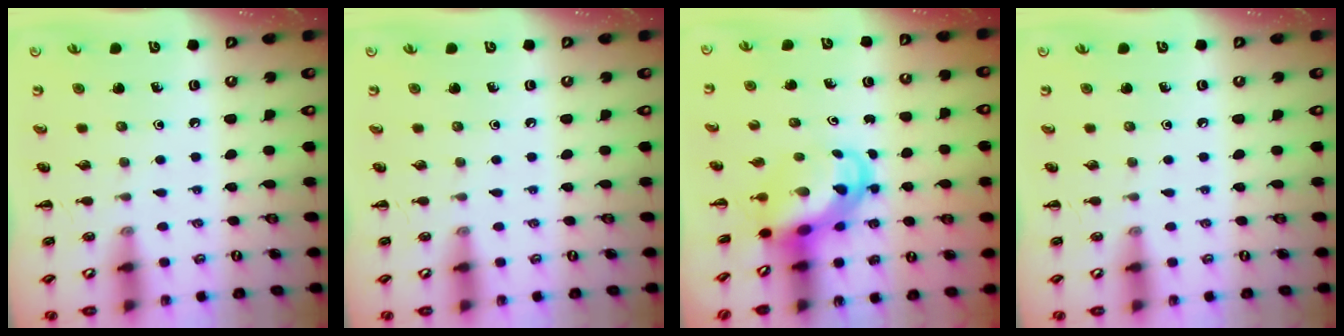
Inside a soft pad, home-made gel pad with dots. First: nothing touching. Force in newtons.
{"total": 0.0}
{"total": 6.4, "press": 6.4, "slide": 0.9}
{"total": 0.0}